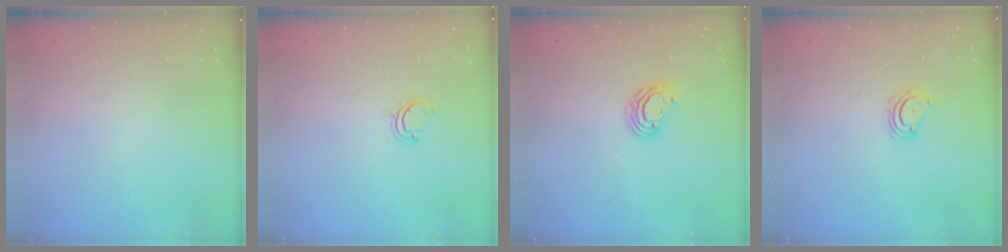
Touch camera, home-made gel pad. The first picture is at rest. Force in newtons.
{"total": 3.9, "press": 3.9, "slide": 0.4}
{"total": 7.0, "press": 7.0, "slide": 0.8}
{"total": 5.0, "press": 4.9, "slide": 0.4}